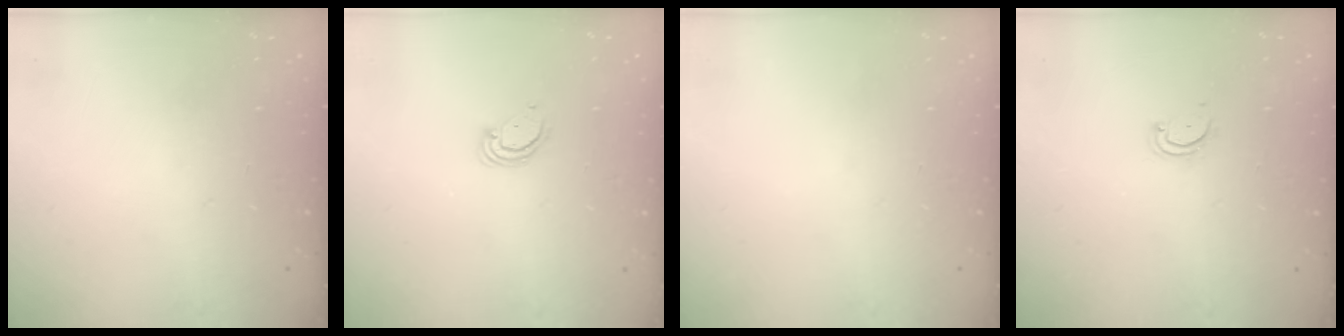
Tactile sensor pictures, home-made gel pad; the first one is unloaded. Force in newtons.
{"total": 3.4, "press": 3.4, "slide": 0.3}
{"total": 0.0}
{"total": 2.8, "press": 2.8, "slide": 0.3}